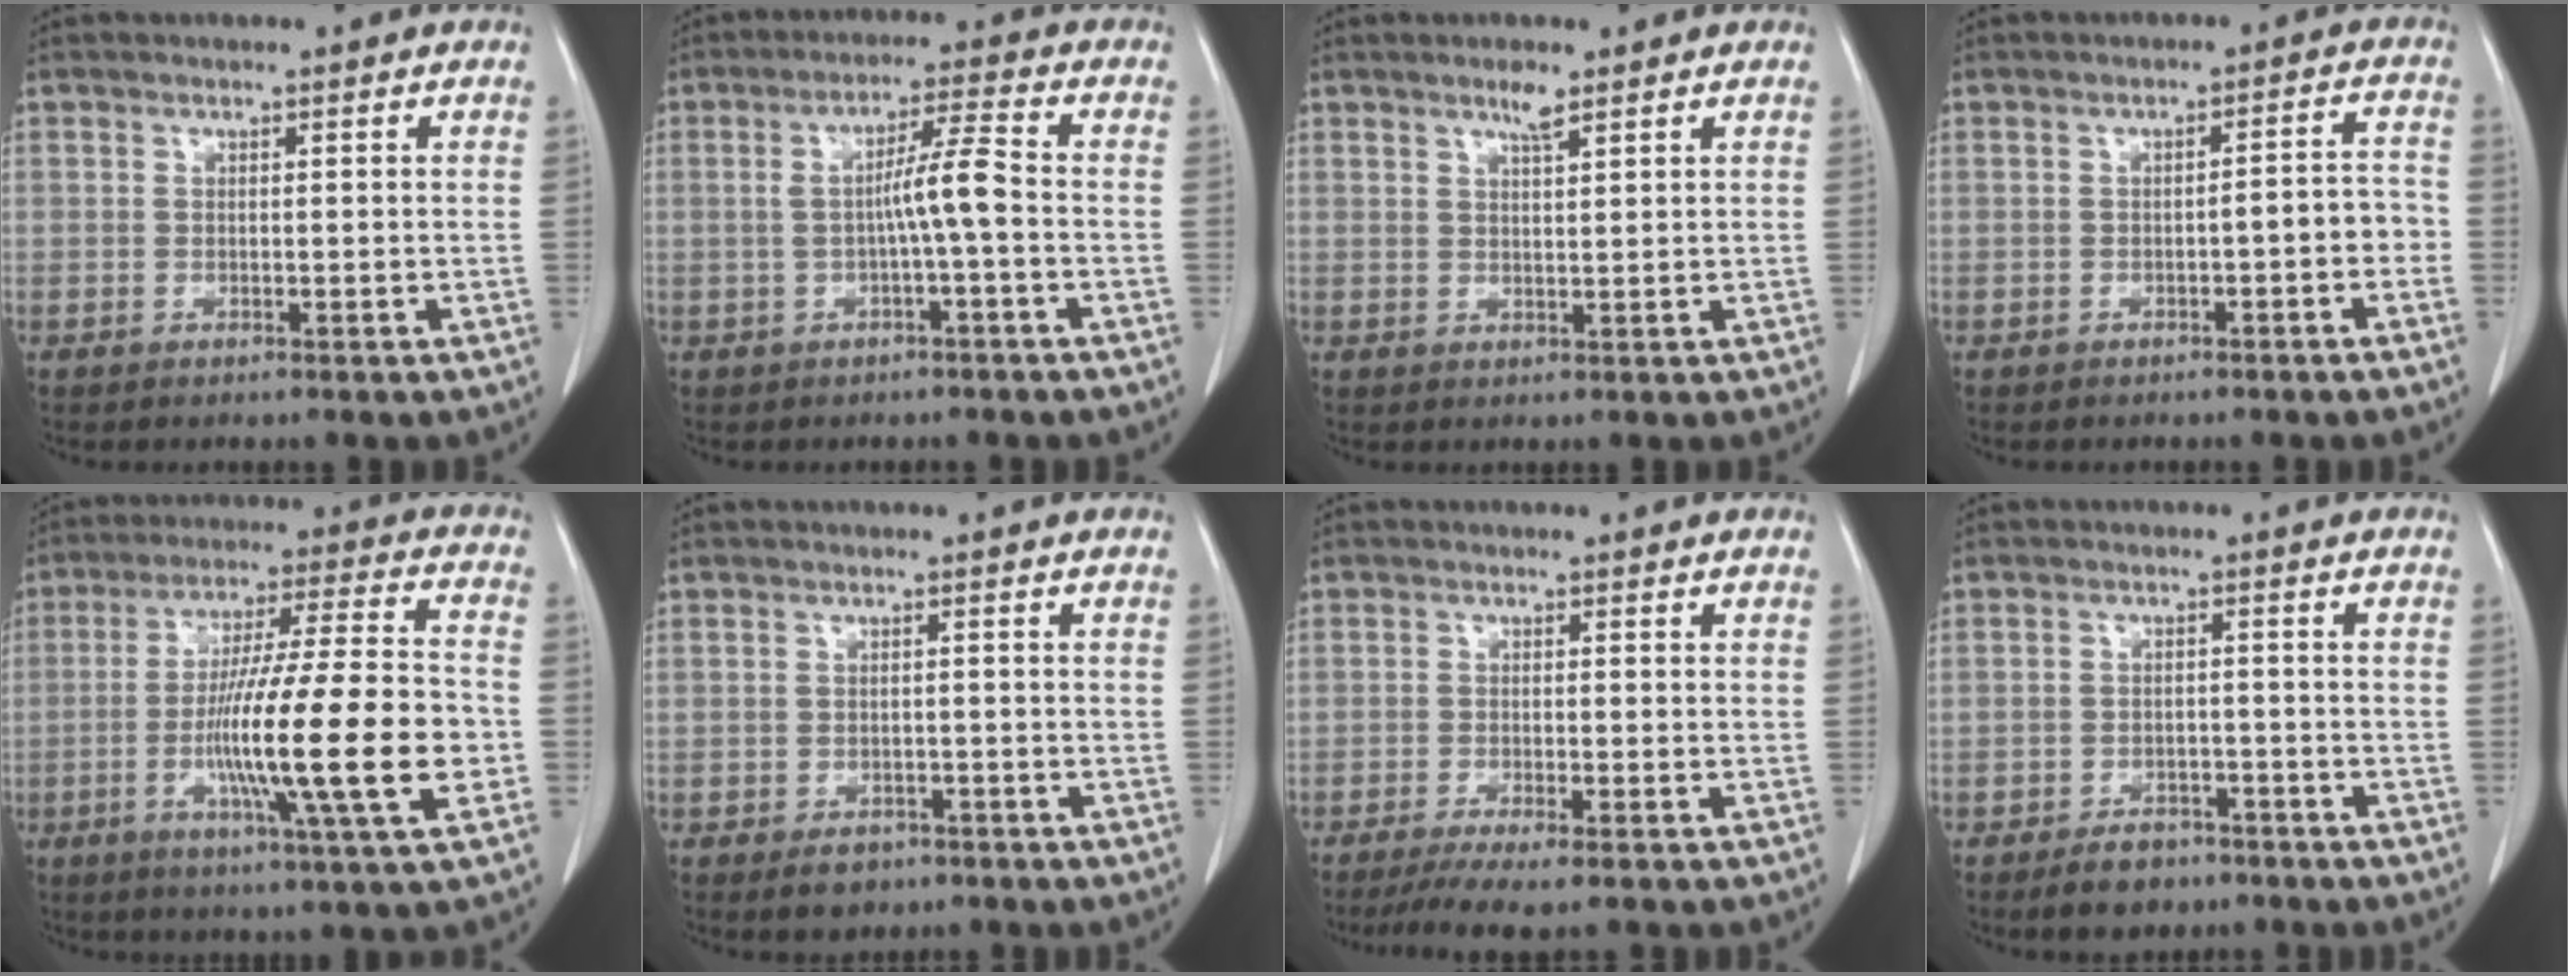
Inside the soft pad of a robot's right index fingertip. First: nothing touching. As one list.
[{"total": 5.5, "force": [-0.7, -0.2, 5.5], "torque": [-0.093, 0.013, -0.011]}, {"total": 2.4, "force": [1.8, 0.2, 1.6], "torque": [-0.032, 0.000, 0.032]}, {"total": 3.7, "force": [-1.3, 1.0, 3.4], "torque": [-0.043, 0.021, -0.015]}, {"total": 19.2, "force": [-4.2, 0.3, 18.8], "torque": [-0.309, -0.009, -0.072]}, {"total": 2.9, "force": [-1.9, 2.0, 1.0], "torque": [-0.009, 0.003, -0.020]}, {"total": 5.3, "force": [-4.0, 0.0, 3.5], "torque": [-0.054, -0.012, -0.068]}, {"total": 3.6, "force": [-2.4, 2.3, 1.4], "torque": [-0.016, 0.003, -0.028]}]